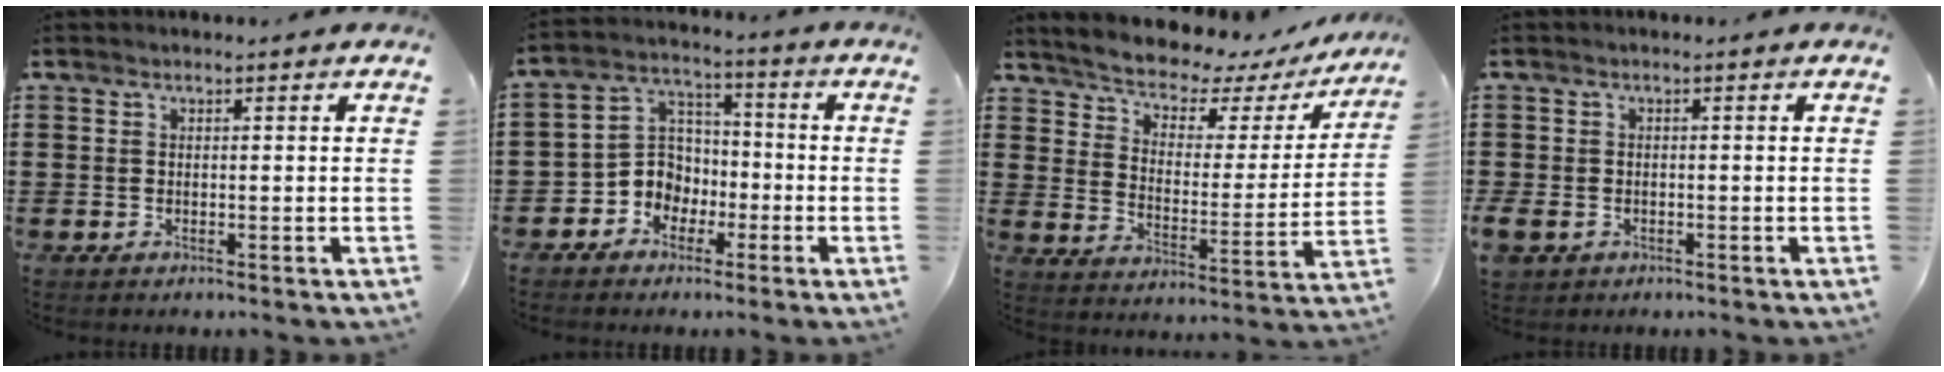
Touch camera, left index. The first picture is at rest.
{"total": 6.3, "force": [-2.7, 5.5, 1.4], "torque": [-0.062, 0.003, -0.060]}
{"total": 5.3, "force": [5.1, 1.0, 1.3], "torque": [-0.055, -0.041, 0.081]}
{"total": 1.6, "force": [-1.0, 1.2, 0.5], "torque": [-0.028, -0.003, -0.026]}